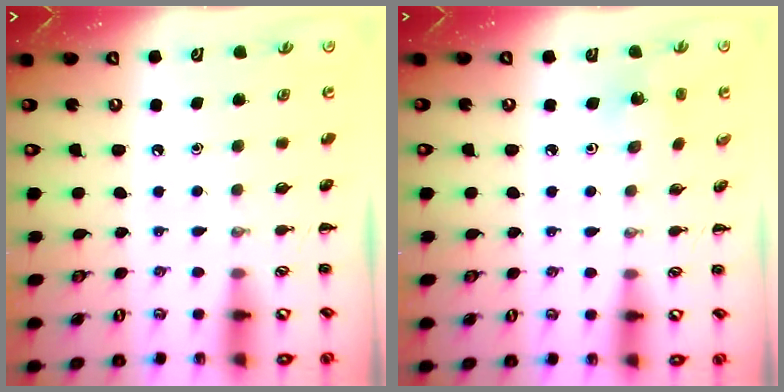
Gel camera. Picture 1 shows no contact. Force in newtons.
{"total": 1.6, "press": 1.5, "slide": 0.5}